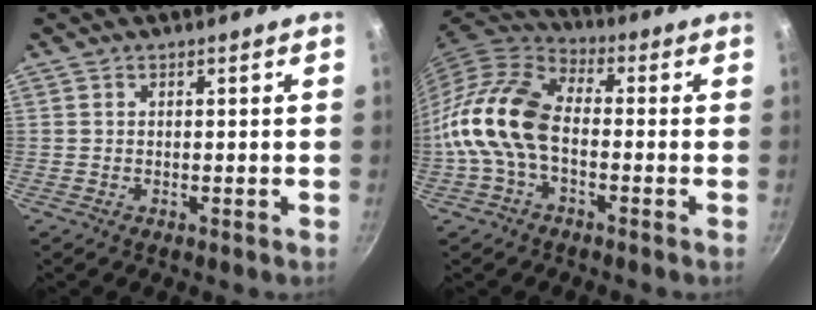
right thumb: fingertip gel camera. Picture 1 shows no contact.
{"total": 13.3, "force": [-2.5, 8.1, 10.2], "torque": [-0.189, 0.038, -0.068]}